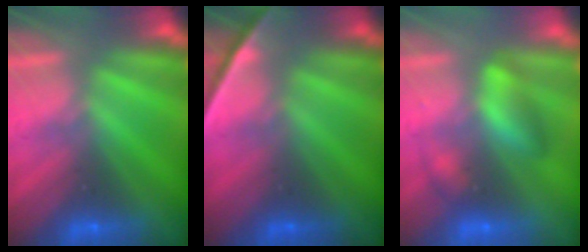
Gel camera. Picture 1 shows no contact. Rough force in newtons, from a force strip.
{"total": 2.1}
{"total": 2.7}